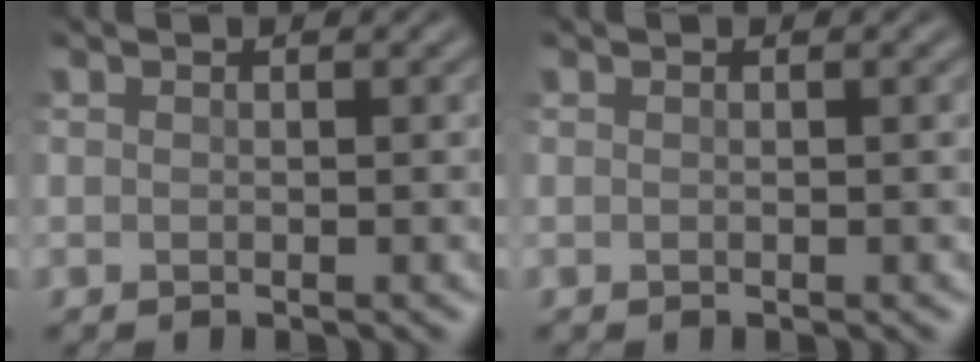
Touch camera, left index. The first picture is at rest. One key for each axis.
{"total": 0.0}